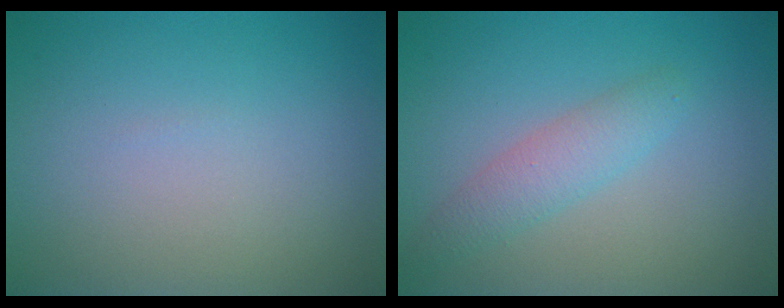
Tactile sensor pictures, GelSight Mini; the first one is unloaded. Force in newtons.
{"total": 2.5, "press": 2.5, "slide": 0.0}